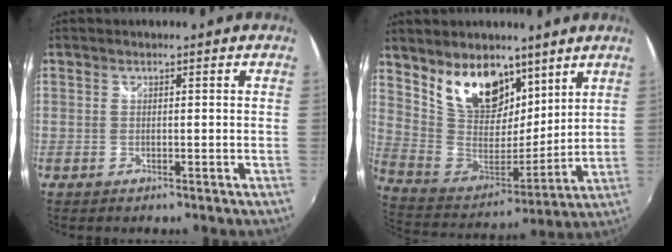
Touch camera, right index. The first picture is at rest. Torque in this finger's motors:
{"motor_torque": [1.18, 0.96, 0.52, 0.11]}